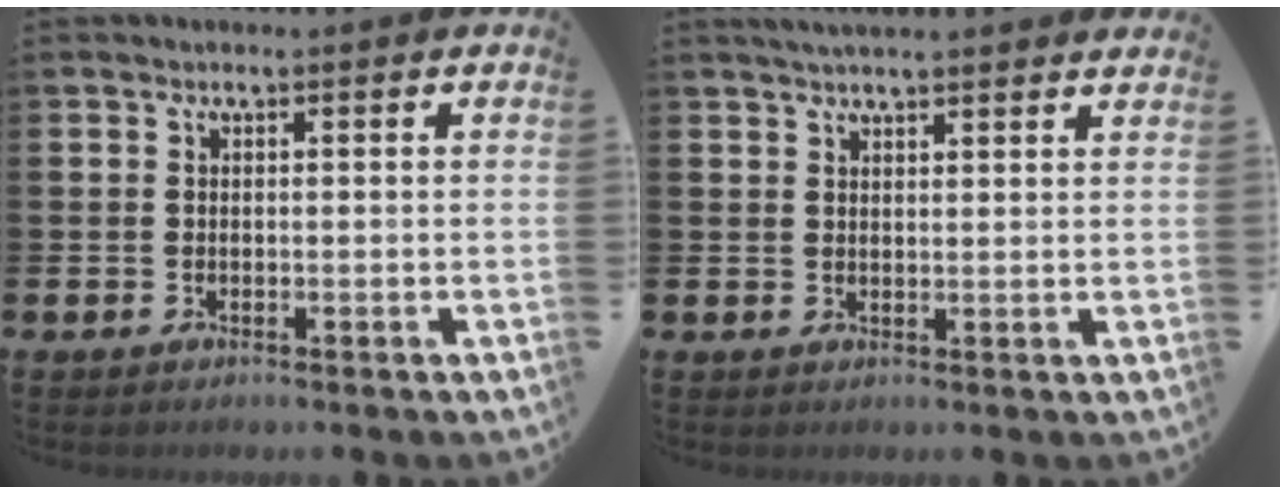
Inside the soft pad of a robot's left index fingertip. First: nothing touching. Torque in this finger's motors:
{"motor_torque": [0.99, -1.15, 0.43, 0.11]}